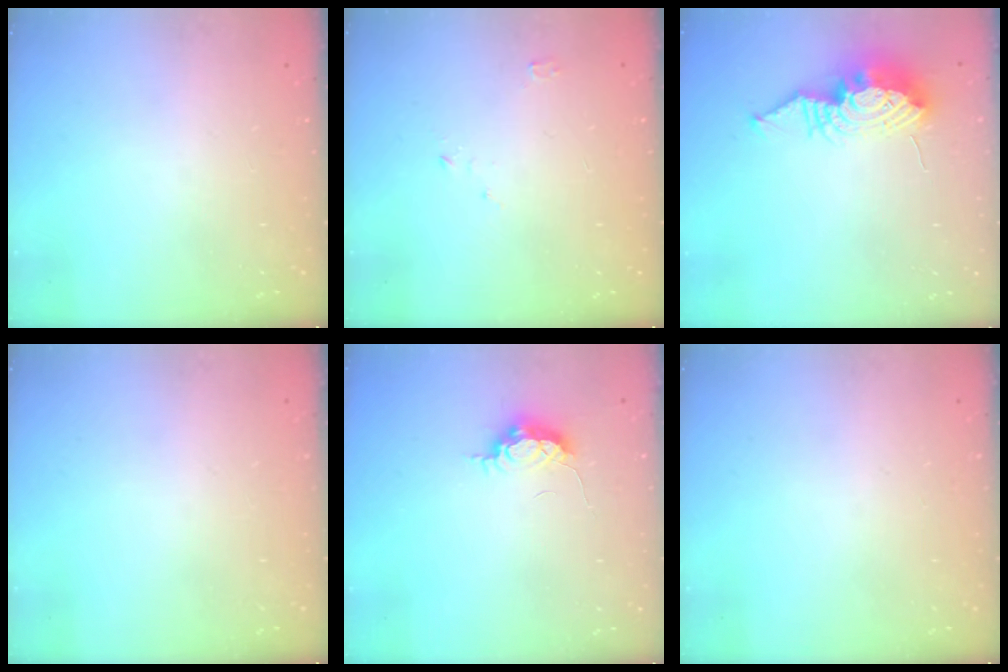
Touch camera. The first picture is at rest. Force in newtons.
{"total": 2.5, "press": 2.5, "slide": 0.3}
{"total": 12.4, "press": 12.4, "slide": 1.0}
{"total": 0.0}
{"total": 6.0, "press": 5.7, "slide": 1.9}
{"total": 0.0}